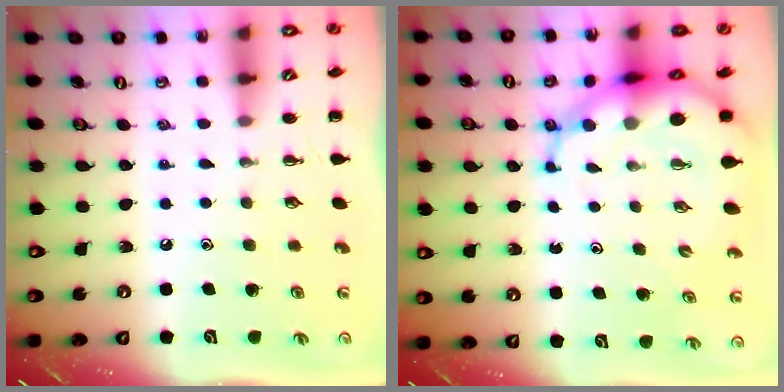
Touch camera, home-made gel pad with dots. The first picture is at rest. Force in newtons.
{"total": 9.7, "press": 9.3, "slide": 2.9}